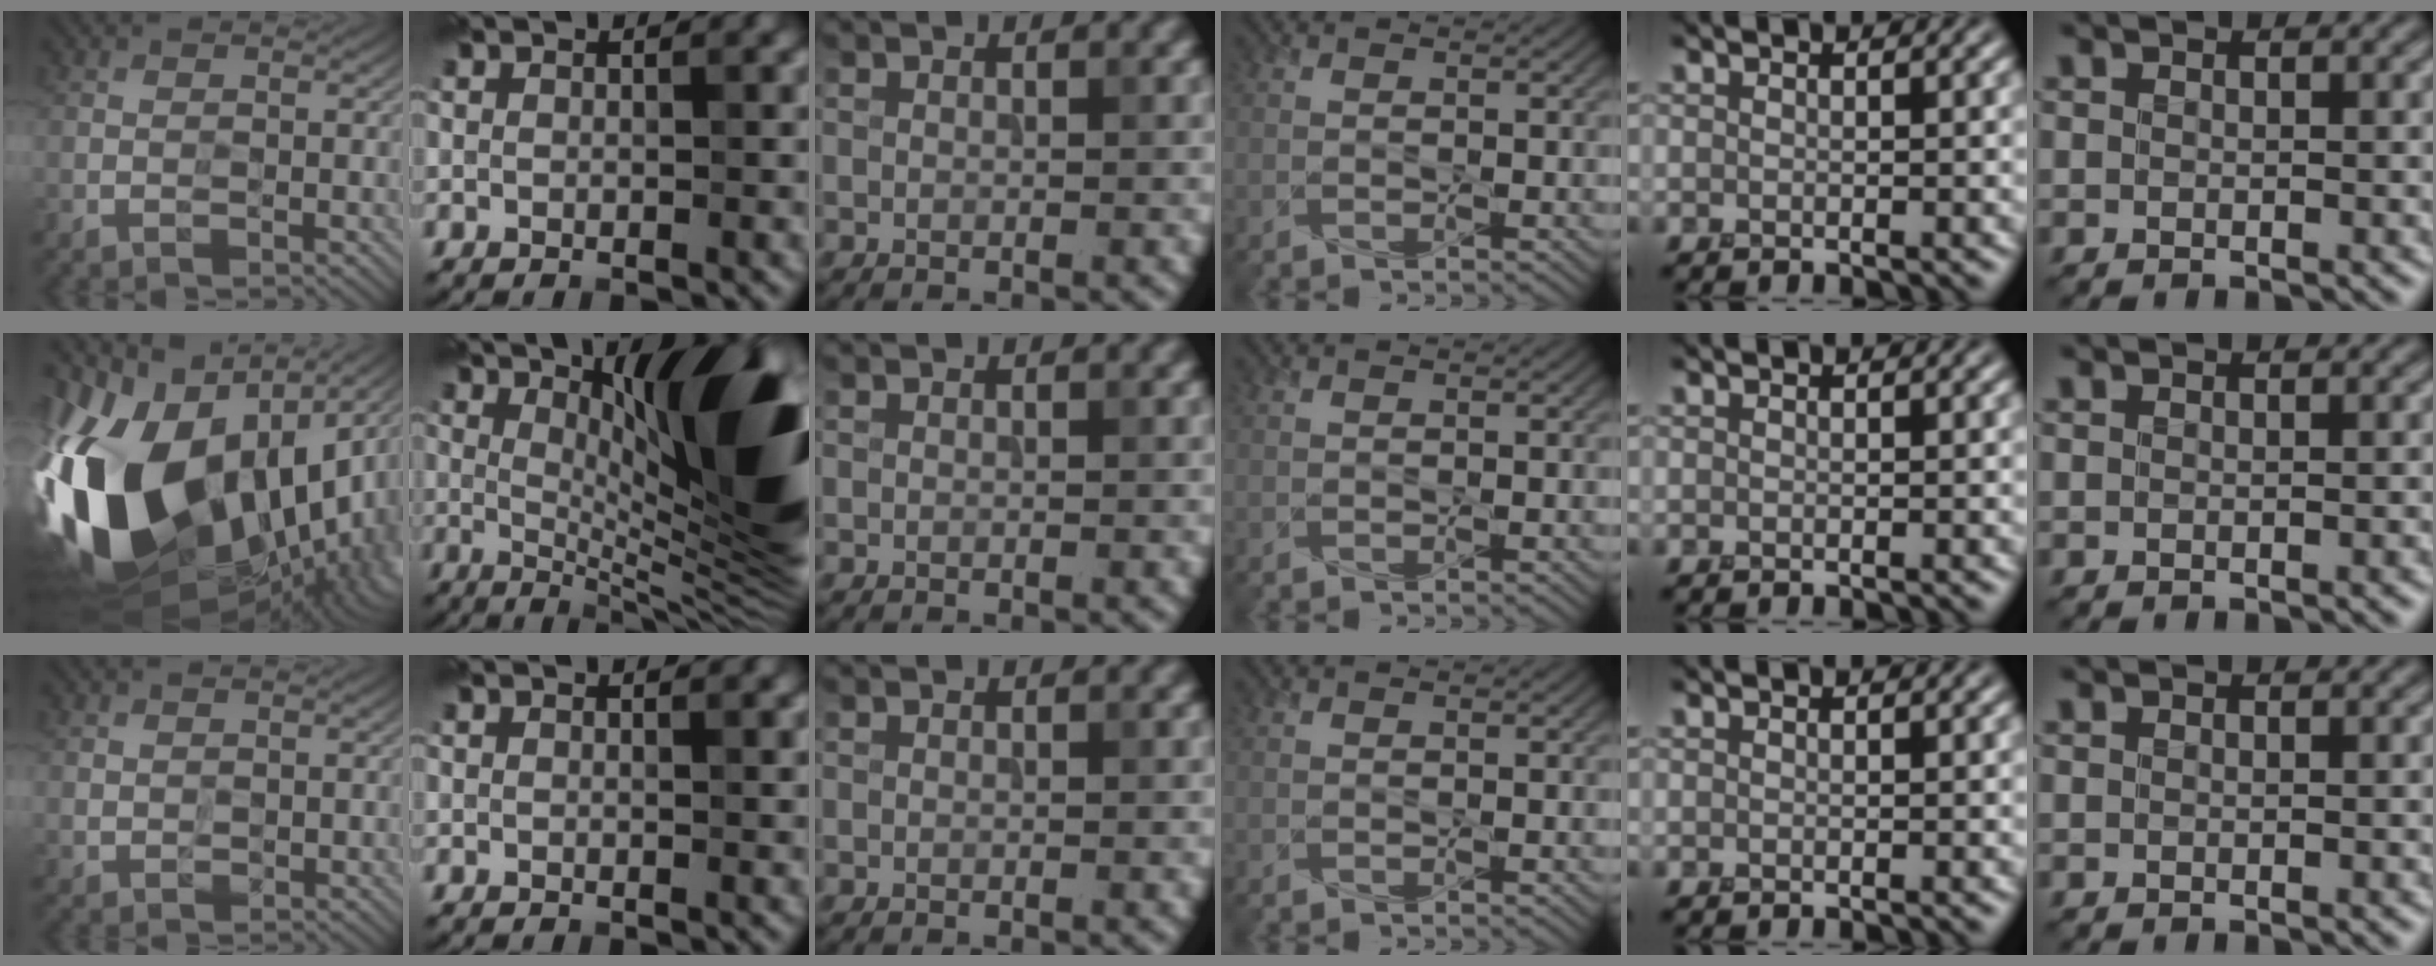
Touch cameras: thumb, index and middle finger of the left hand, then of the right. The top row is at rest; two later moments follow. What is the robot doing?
{"motion": "screw", "object": "spray bottle"}